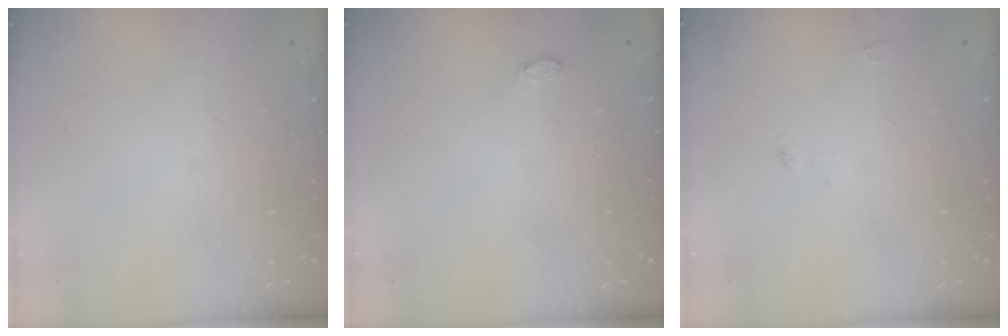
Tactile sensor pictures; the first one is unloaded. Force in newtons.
{"total": 2.9, "press": 2.7, "slide": 1.1}
{"total": 2.8, "press": 2.8, "slide": 0.2}